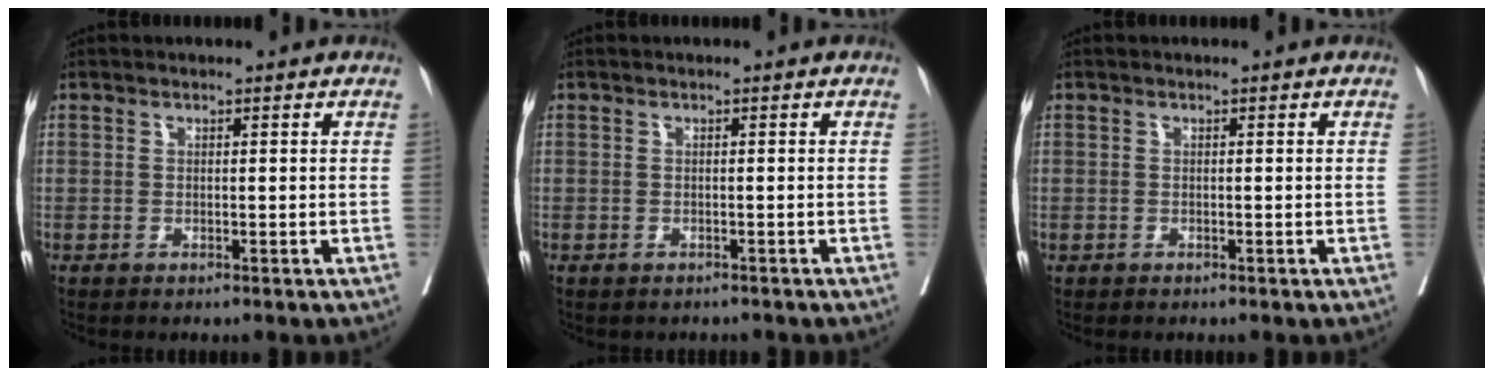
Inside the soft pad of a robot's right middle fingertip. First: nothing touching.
{"total": 1.4, "force": [-1.2, 0.6, 0.2], "torque": [-0.008, -0.001, -0.016]}
{"total": 0.0}